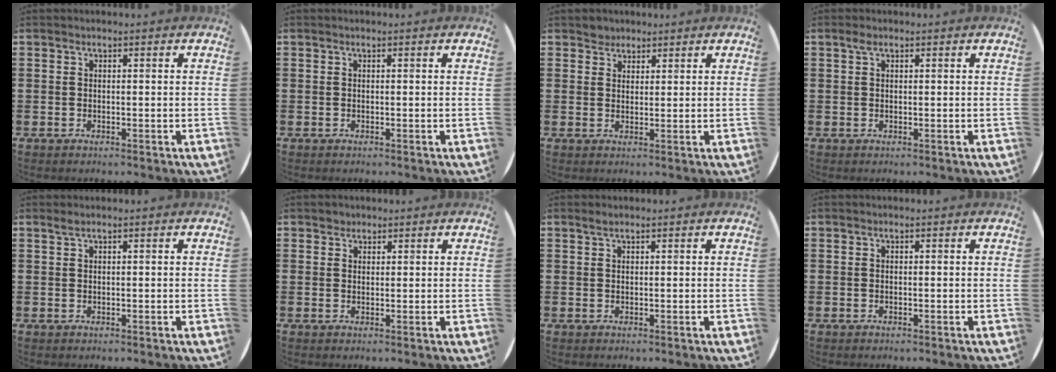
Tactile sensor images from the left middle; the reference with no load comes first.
{"total": 0.0}
{"total": 2.0, "force": [1.7, 1.0, -0.2], "torque": [0.009, 0.001, 0.033]}
{"total": 0.8, "force": [0.4, 0.3, 0.6], "torque": [-0.011, 0.005, 0.007]}
{"total": 0.6, "force": [0.5, 0.0, 0.4], "torque": [-0.007, 0.000, 0.009]}
{"total": 1.2, "force": [1.1, 0.6, -0.1], "torque": [0.001, 0.002, 0.022]}
{"total": 0.7, "force": [0.6, 0.1, 0.4], "torque": [-0.007, 0.002, 0.011]}
{"total": 0.0}